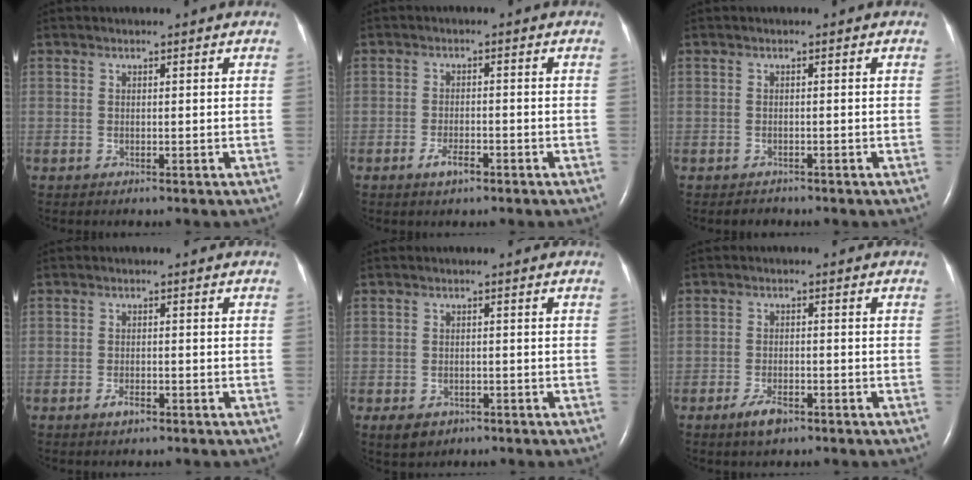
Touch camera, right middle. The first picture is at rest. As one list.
[{"total": 2.9, "force": [-1.8, 0.9, 2.0], "torque": [-0.042, 0.000, -0.033]}, {"total": 1.0, "force": [-0.9, 0.5, 0.0], "torque": [-0.007, 0.000, -0.013]}, {"total": 1.8, "force": [-1.2, 0.7, 1.2], "torque": [-0.026, 0.000, -0.020]}, {"total": 3.5, "force": [-2.1, 2.4, 1.4], "torque": [-0.023, 0.000, -0.024]}, {"total": 3.6, "force": [-2.4, 1.4, 2.3], "torque": [-0.051, -0.001, -0.039]}]